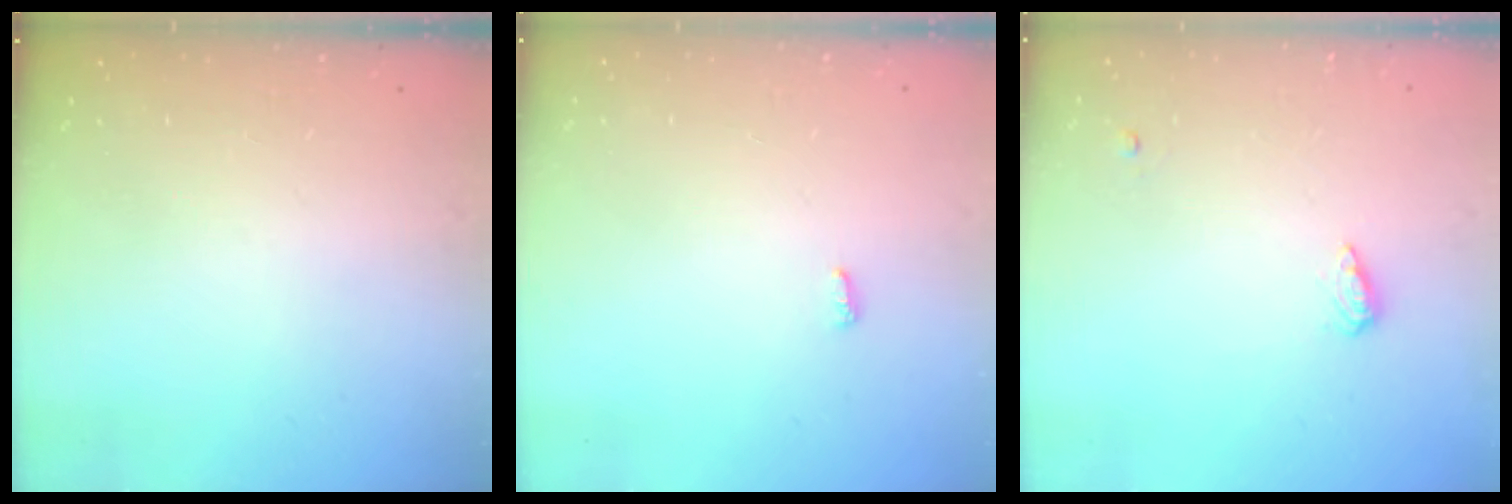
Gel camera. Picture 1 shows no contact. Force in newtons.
{"total": 2.8, "press": 2.8, "slide": 0.5}
{"total": 5.2, "press": 5.1, "slide": 1.0}